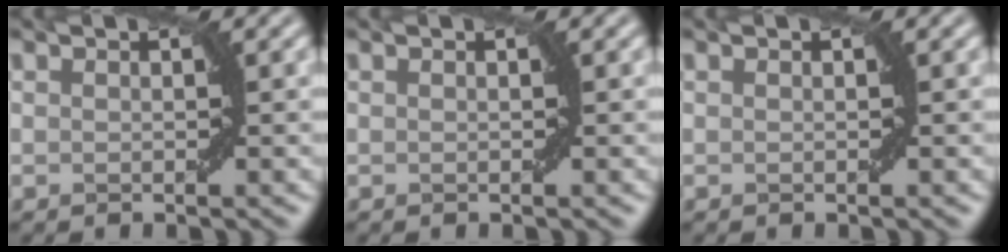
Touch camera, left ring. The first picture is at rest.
{"total": 0.0}
{"total": 0.0}